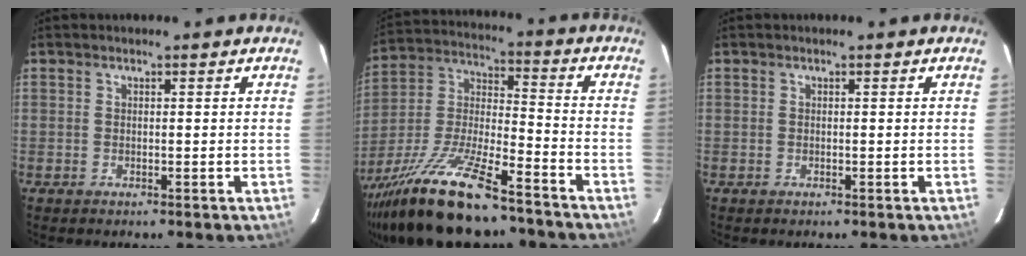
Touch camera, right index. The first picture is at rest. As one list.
[{"total": 21.3, "force": [-15.7, 4.9, 13.6], "torque": [-0.278, -0.027, -0.276]}, {"total": 0.0}]